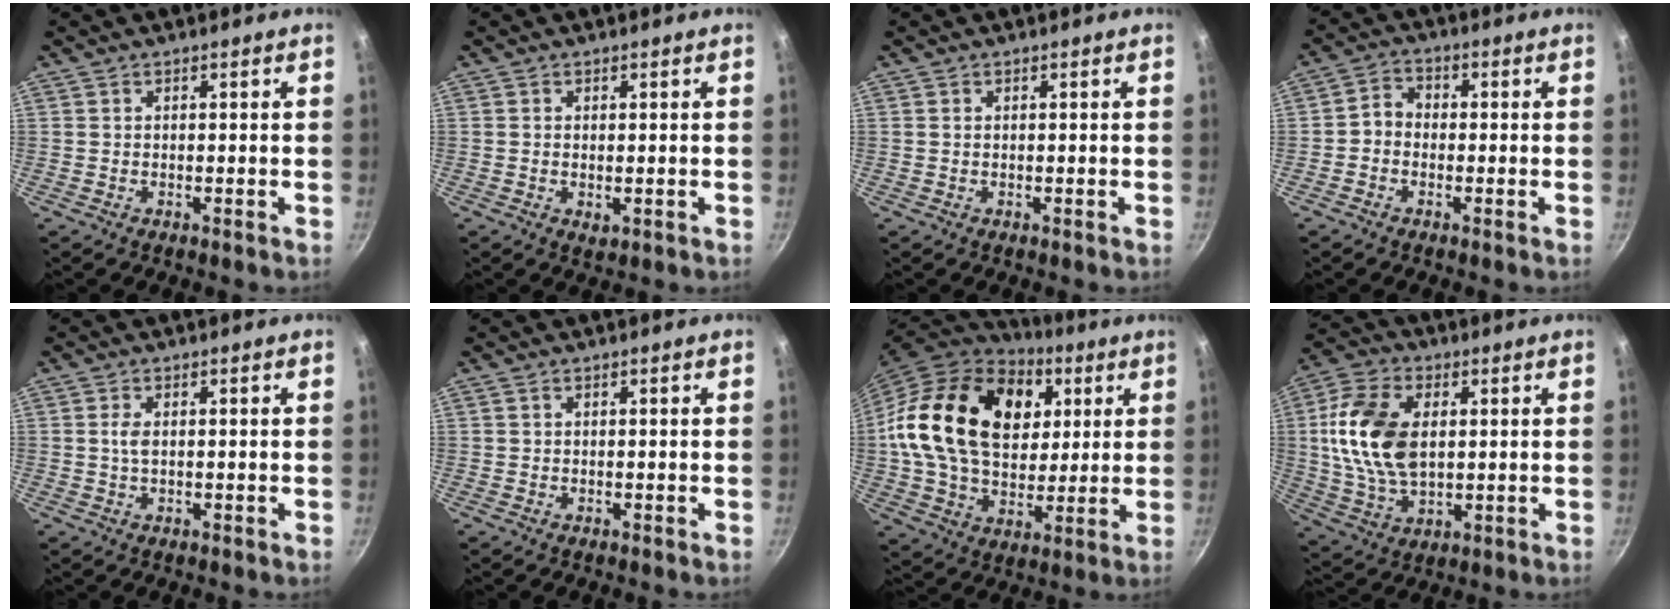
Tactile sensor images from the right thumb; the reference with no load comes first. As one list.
[{"total": 1.3, "force": [-0.2, 0.7, 1.1], "torque": [-0.017, -0.006, -0.002]}, {"total": 0.0}, {"total": 3.6, "force": [-1.0, 3.0, 1.8], "torque": [-0.020, 0.016, -0.032]}, {"total": 1.9, "force": [0.3, 0.9, 1.7], "torque": [-0.036, 0.001, 0.005]}, {"total": 0.0}, {"total": 26.1, "force": [6.8, 17.9, 17.7], "torque": [-0.287, 0.003, 0.113]}, {"total": 16.1, "force": [2.3, 10.0, 12.5], "torque": [-0.227, -0.002, 0.042]}]